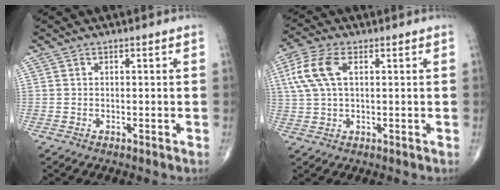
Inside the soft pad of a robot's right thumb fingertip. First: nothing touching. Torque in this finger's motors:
{"motor_torque": [-0.65, 0.89, 0.26, -0.19, 0.27]}